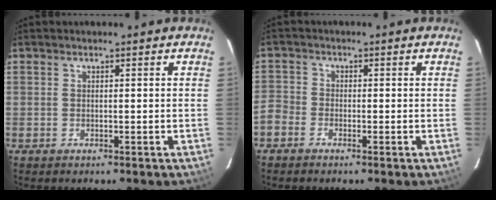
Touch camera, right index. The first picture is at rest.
{"total": 4.4, "force": [-2.4, 3.5, 1.0], "torque": [-0.032, 0.010, -0.061]}